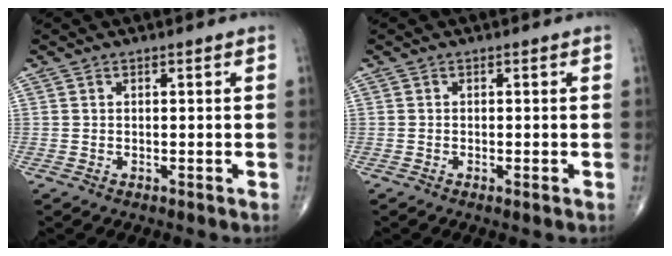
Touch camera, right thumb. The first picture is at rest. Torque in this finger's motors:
{"motor_torque": [-0.16, -0.16, -0.07, -0.07, 0.04]}